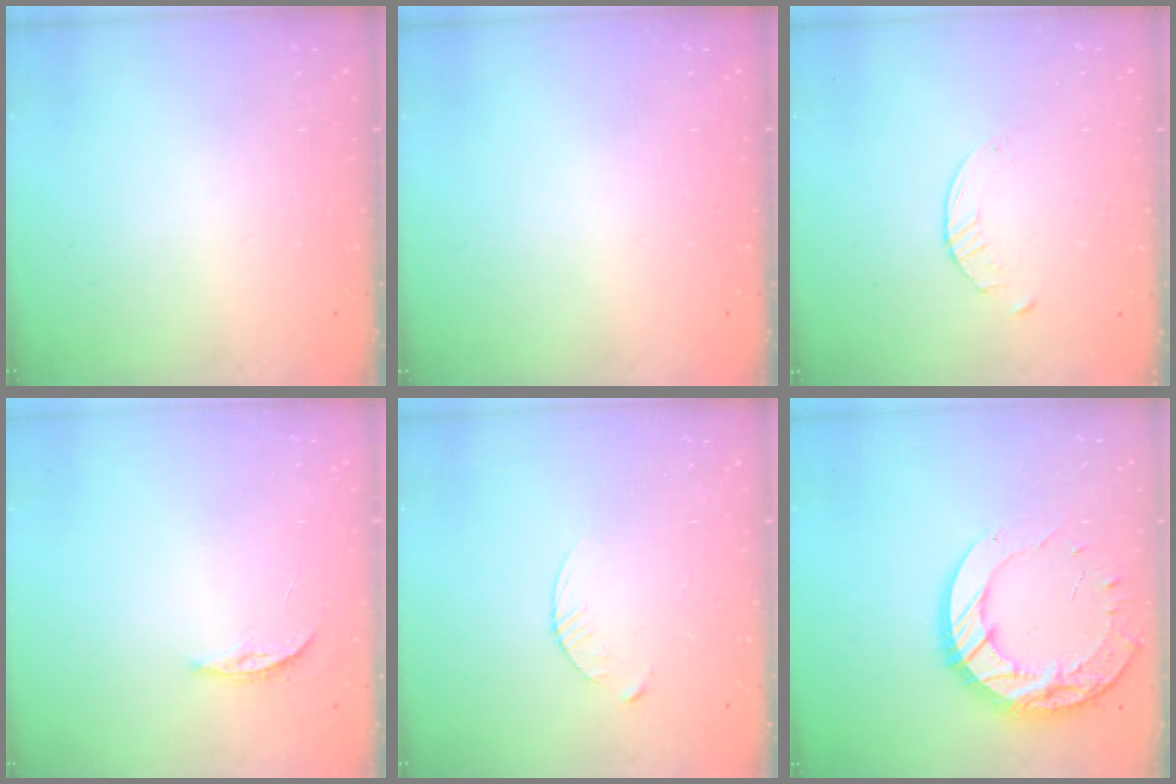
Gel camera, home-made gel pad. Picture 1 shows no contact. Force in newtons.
{"total": 0.0}
{"total": 2.0, "press": 2.0, "slide": 0.3}
{"total": 3.5, "press": 3.5, "slide": 0.4}
{"total": 3.6, "press": 3.5, "slide": 0.4}
{"total": 20.4, "press": 20.3, "slide": 1.7}